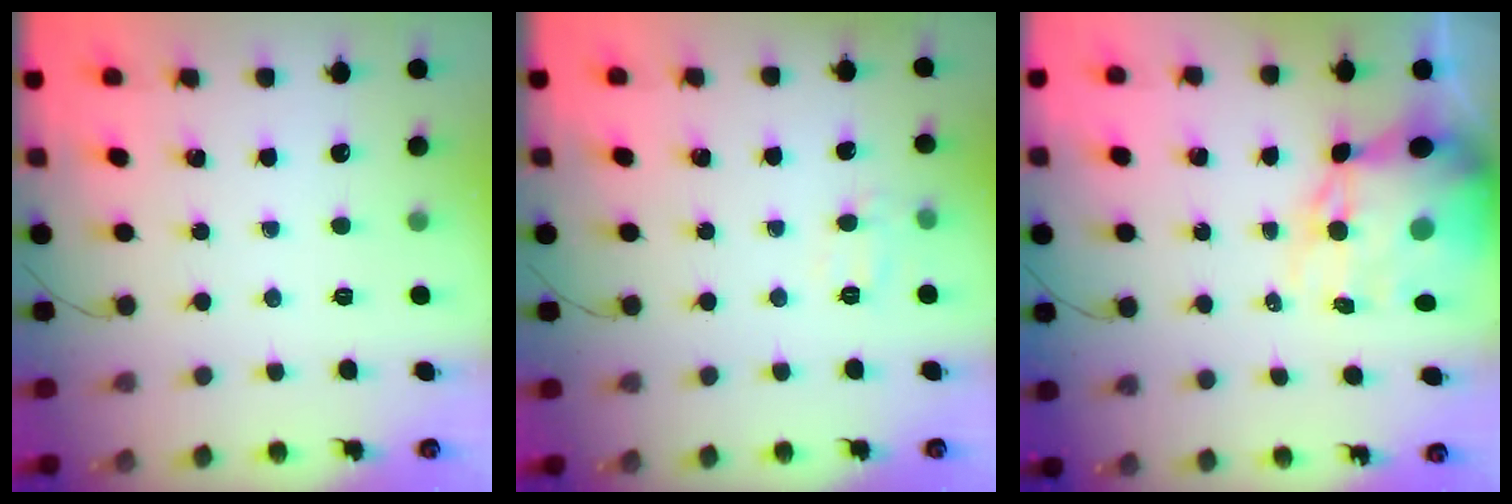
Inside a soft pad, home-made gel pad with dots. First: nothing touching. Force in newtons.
{"total": 6.3, "press": 6.1, "slide": 1.5}
{"total": 15.6, "press": 15.2, "slide": 3.7}